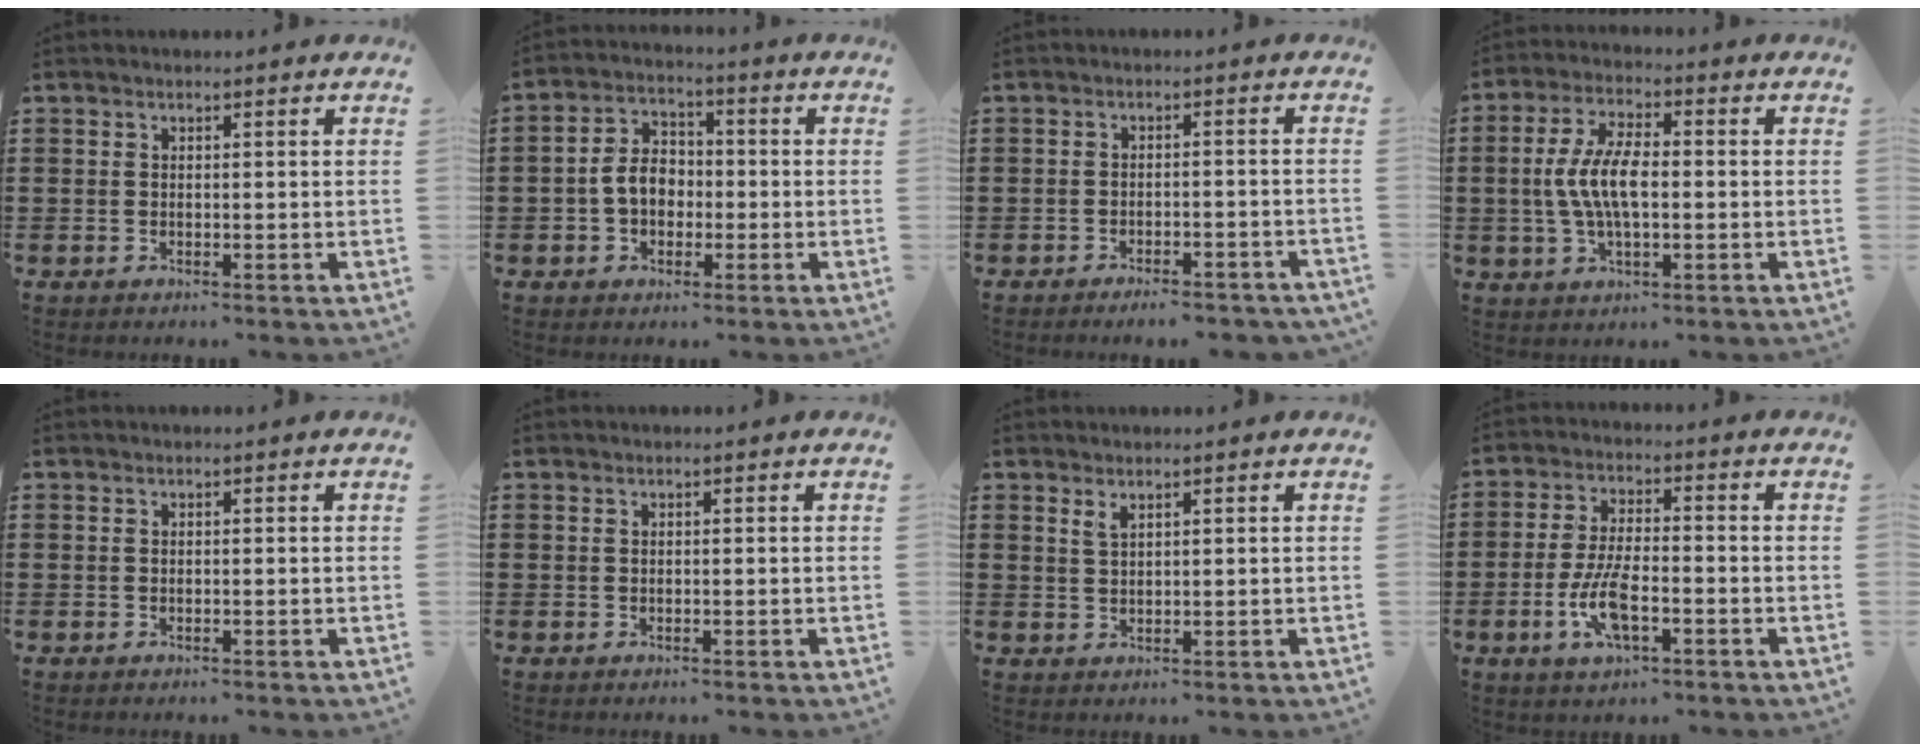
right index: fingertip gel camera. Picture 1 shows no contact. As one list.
[{"total": 5.7, "force": [-0.9, 4.2, 3.7], "torque": [-0.089, 0.008, -0.022]}, {"total": 2.7, "force": [-2.6, 0.1, 0.7], "torque": [-0.013, 0.002, -0.052]}, {"total": 8.0, "force": [-0.4, 3.3, 7.3], "torque": [-0.163, -0.003, -0.015]}, {"total": 0.0}, {"total": 0.0}, {"total": 1.5, "force": [1.2, 0.5, 0.9], "torque": [-0.020, 0.002, 0.021]}, {"total": 7.8, "force": [-2.7, 2.8, 6.8], "torque": [-0.149, -0.010, -0.052]}]